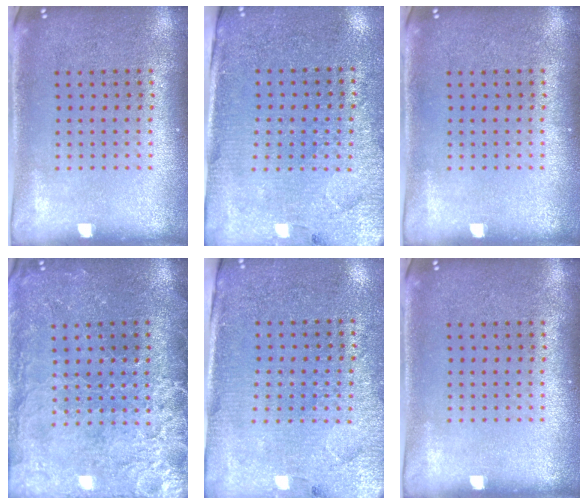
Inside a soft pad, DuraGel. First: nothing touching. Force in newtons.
{"total": 3.0, "press": 2.8, "slide": 0.9}
{"total": 0.0}
{"total": 3.6, "press": 3.3, "slide": 1.3}
{"total": 3.0, "press": 2.8, "slide": 0.9}
{"total": 0.0}